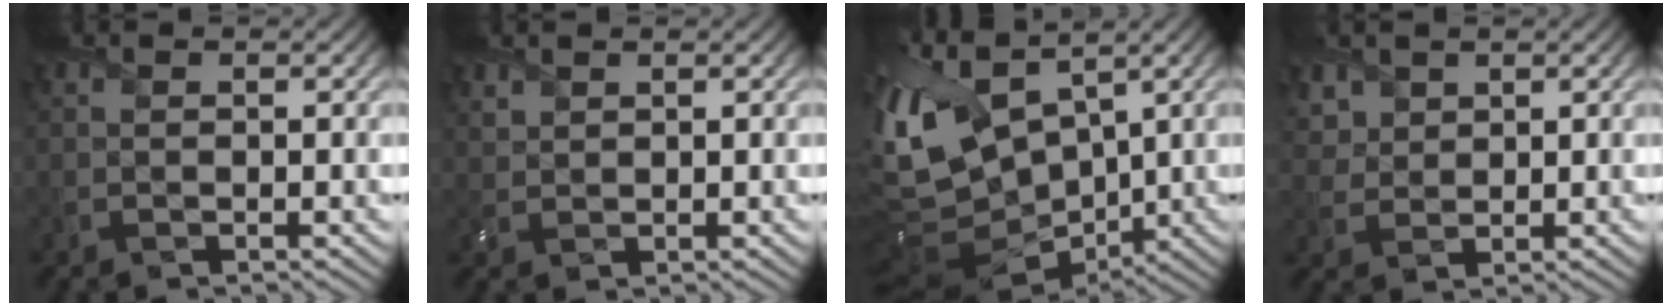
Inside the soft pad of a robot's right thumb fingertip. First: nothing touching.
{"total": 1.5, "force": [1.3, 0.7, 0.3], "torque": [-0.015, 0.001, 0.032]}
{"total": 14.4, "force": [3.4, 8.6, 11.0], "torque": [-0.285, -0.012, 0.088]}
{"total": 3.6, "force": [2.2, 2.5, 1.2], "torque": [-0.046, -0.005, 0.053]}